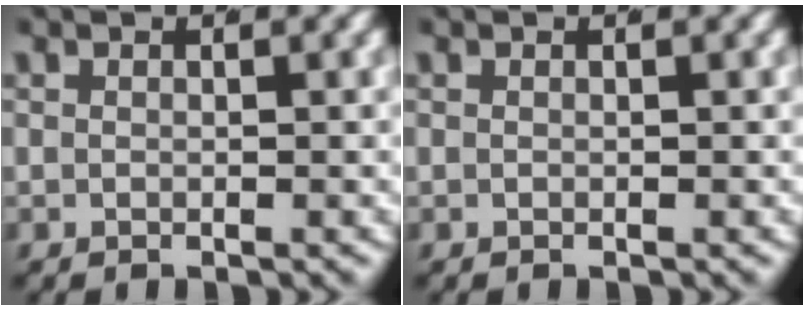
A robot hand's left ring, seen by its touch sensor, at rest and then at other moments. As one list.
[{"total": 0.0}]